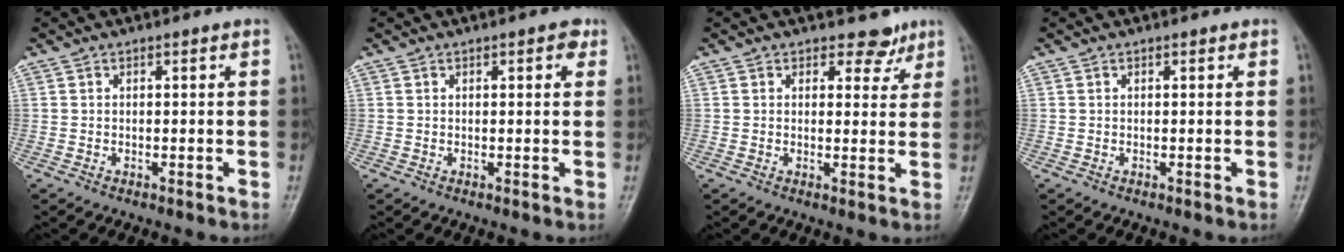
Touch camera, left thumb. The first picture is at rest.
{"total": 2.1, "force": [1.0, 1.0, 1.5], "torque": [-0.011, 0.000, 0.009]}
{"total": 3.8, "force": [2.9, 2.3, 0.6], "torque": [0.018, -0.018, 0.034]}
{"total": 0.0}